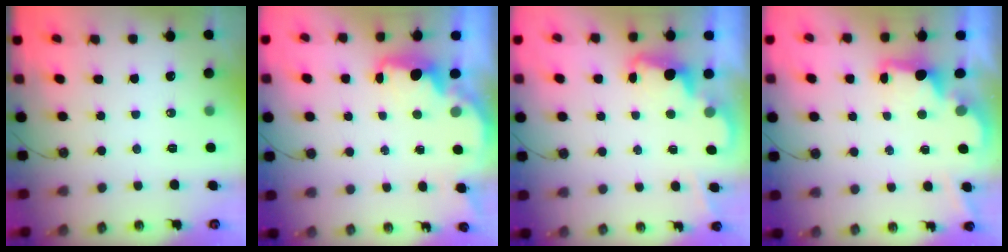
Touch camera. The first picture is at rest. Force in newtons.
{"total": 2.5, "press": 2.3, "slide": 0.8}
{"total": 2.3, "press": 2.3, "slide": 0.5}
{"total": 3.2, "press": 3.2, "slide": 0.6}